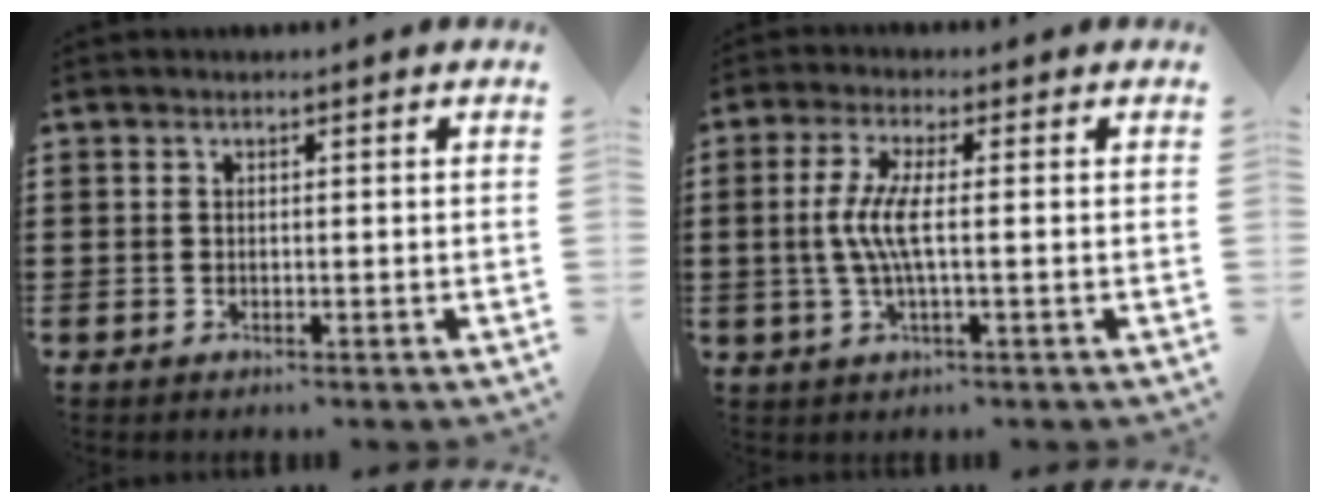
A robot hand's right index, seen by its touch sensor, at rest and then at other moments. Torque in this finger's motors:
{"motor_torque": [1.51, 0.26, 0.46, 0.21]}